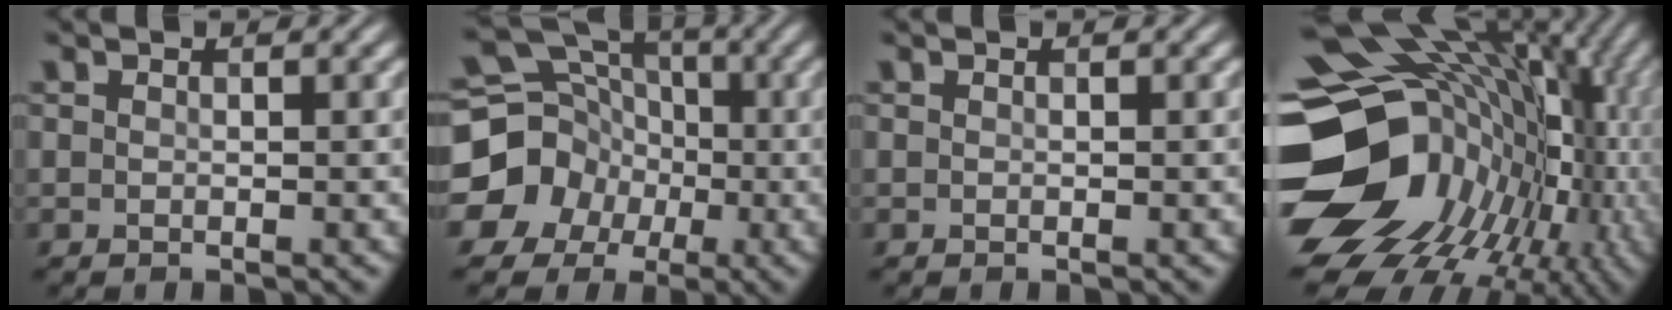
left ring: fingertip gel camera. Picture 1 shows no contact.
{"total": 14.2, "force": [-3.4, 13.2, 3.9], "torque": [-0.111, 0.002, -0.081]}
{"total": 0.0}
{"total": 19.4, "force": [-1.9, 15.4, 11.6], "torque": [-0.210, -0.001, -0.014]}